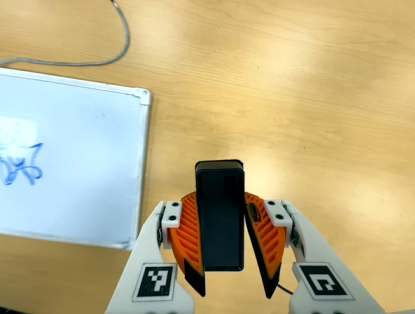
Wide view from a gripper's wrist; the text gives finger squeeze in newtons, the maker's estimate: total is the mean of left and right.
{"total": 7.0, "left": 6.2, "right": 7.8}